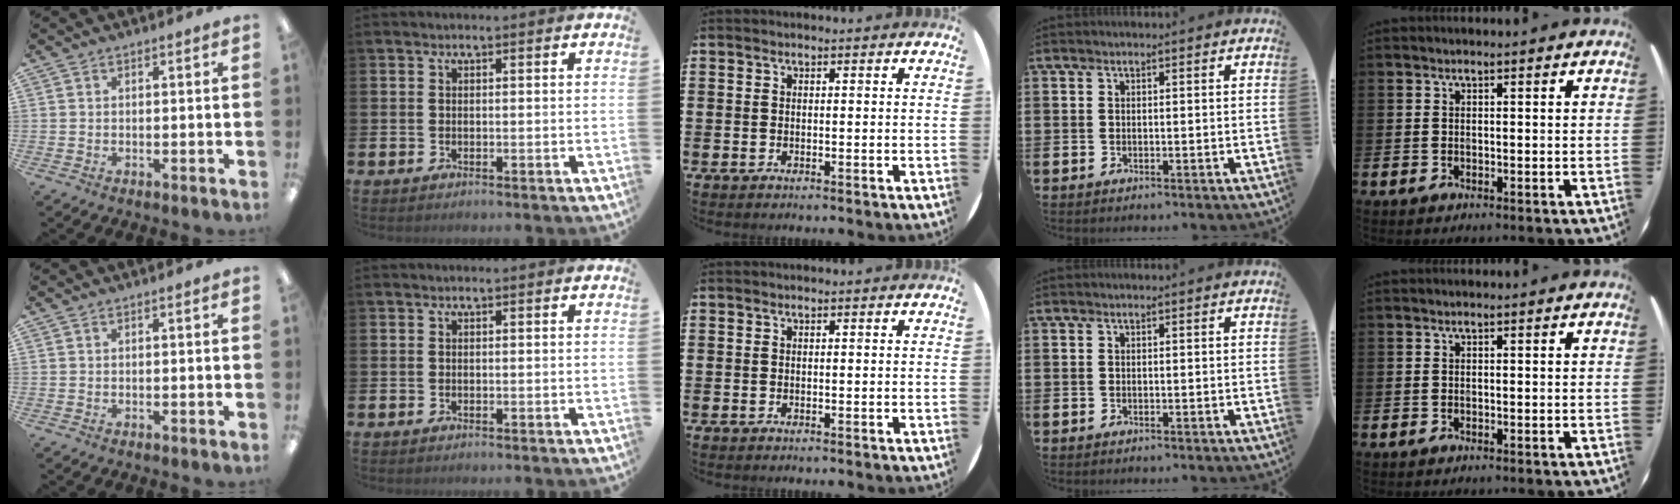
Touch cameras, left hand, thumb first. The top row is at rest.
{}